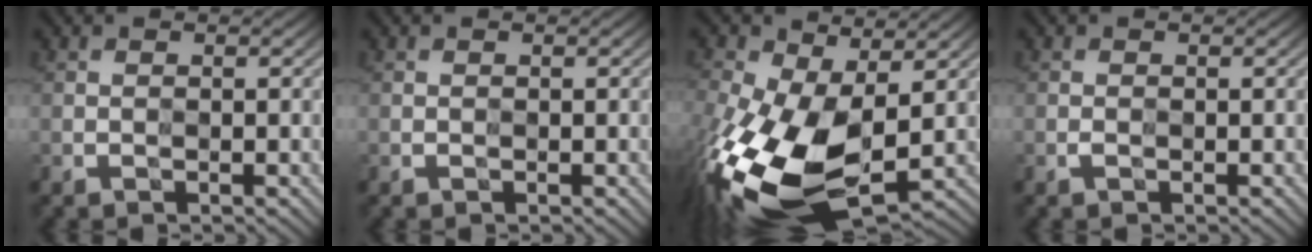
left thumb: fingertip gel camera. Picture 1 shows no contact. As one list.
[{"total": 0.0}, {"total": 15.9, "force": [-2.9, 8.8, 12.9], "torque": [-0.304, -0.037, -0.041]}, {"total": 0.0}]